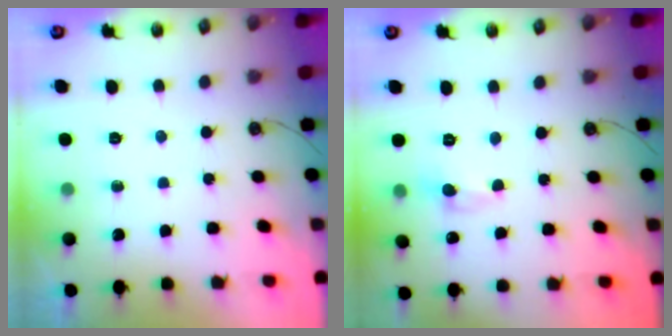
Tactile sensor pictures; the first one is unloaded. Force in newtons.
{"total": 0.0}